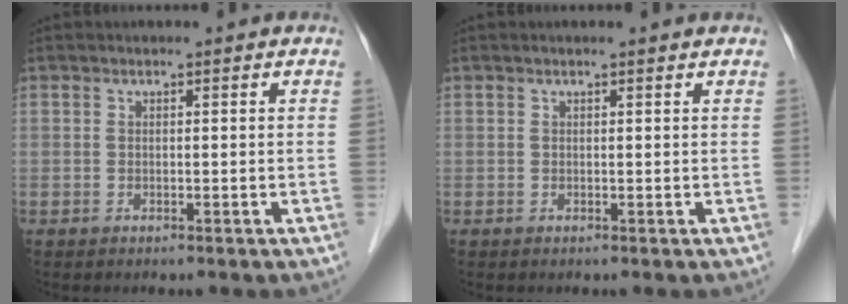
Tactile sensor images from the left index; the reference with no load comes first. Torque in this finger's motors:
{"motor_torque": [0.90, -0.92, 0.03, 0.00]}